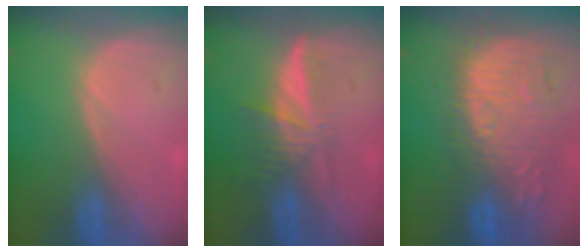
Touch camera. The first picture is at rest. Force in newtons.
{"total": 5.9, "press": 5.3, "slide": 2.4}
{"total": 12.8, "press": 11.7, "slide": 5.4}